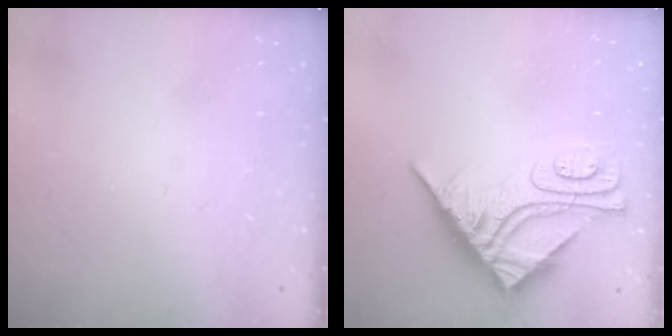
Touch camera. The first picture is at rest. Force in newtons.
{"total": 10.6, "press": 10.5, "slide": 1.0}